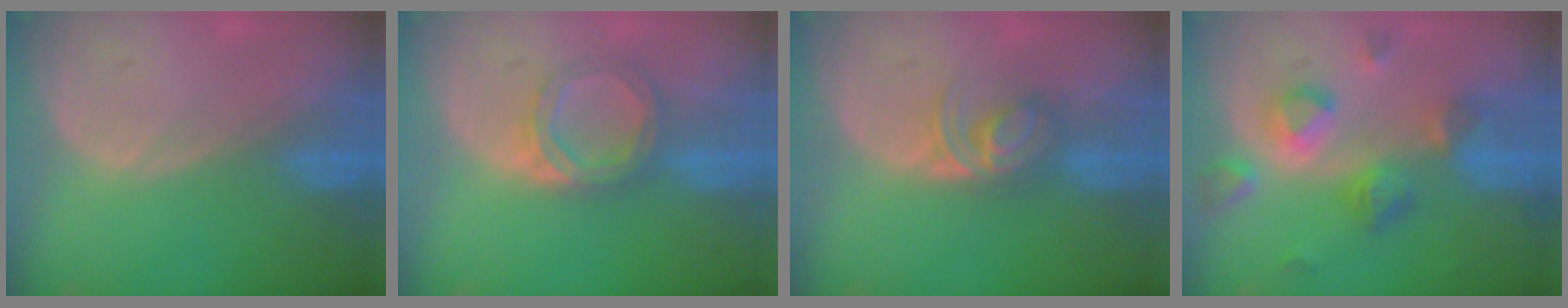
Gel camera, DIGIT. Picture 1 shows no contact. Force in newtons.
{"total": 5.3, "press": 5.1, "slide": 1.4}
{"total": 5.6, "press": 4.9, "slide": 2.8}
{"total": 7.9, "press": 7.7, "slide": 2.1}